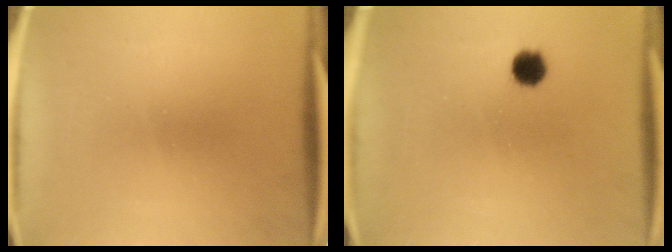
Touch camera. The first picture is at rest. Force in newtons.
{"total": 4.1}